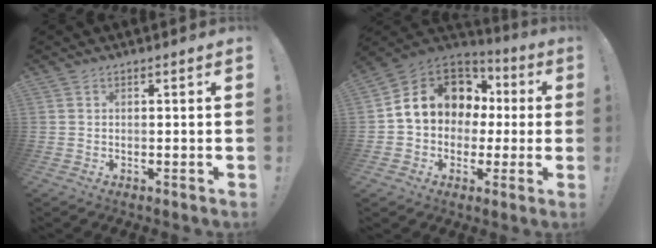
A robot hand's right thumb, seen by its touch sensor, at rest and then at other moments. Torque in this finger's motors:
{"motor_torque": [1.82, 2.23, 1.37, -0.47, 0.06]}